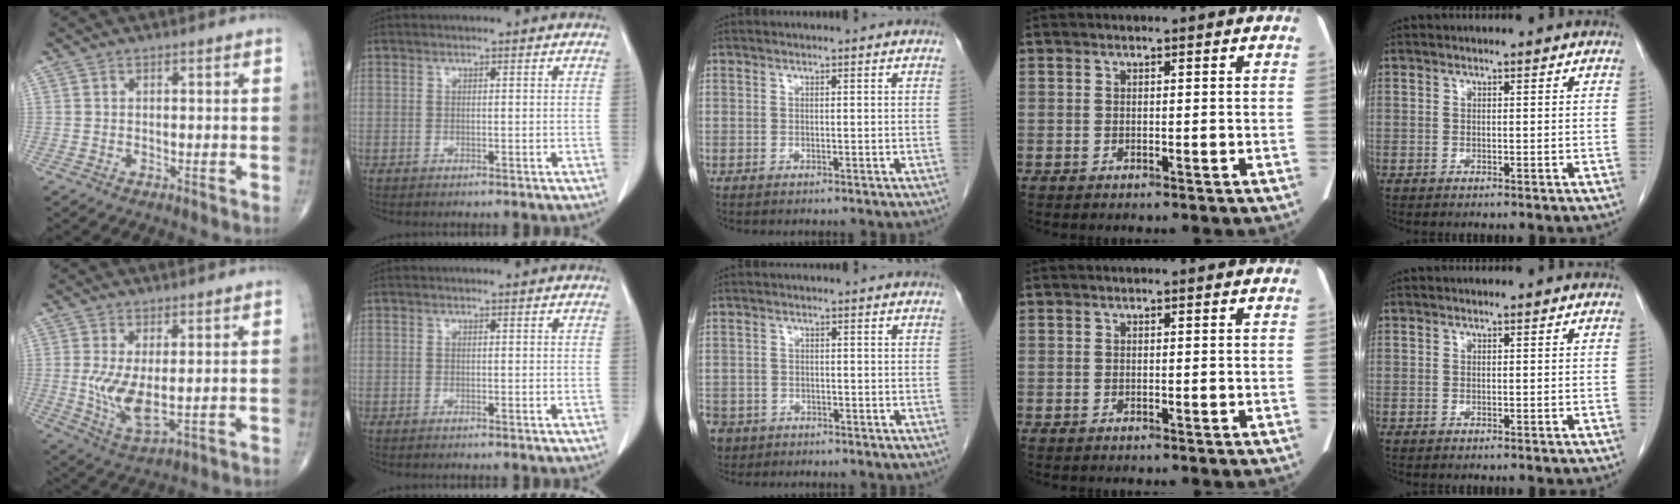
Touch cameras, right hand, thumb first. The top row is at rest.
{"thumb": {"total": 7.9, "force": [0.2, 3.2, 7.2], "torque": [-0.145, -0.024, 0.015]}, "middle": {"total": 7.9, "force": [-4.8, 5.8, 2.2], "torque": [-0.071, -0.005, -0.079]}}